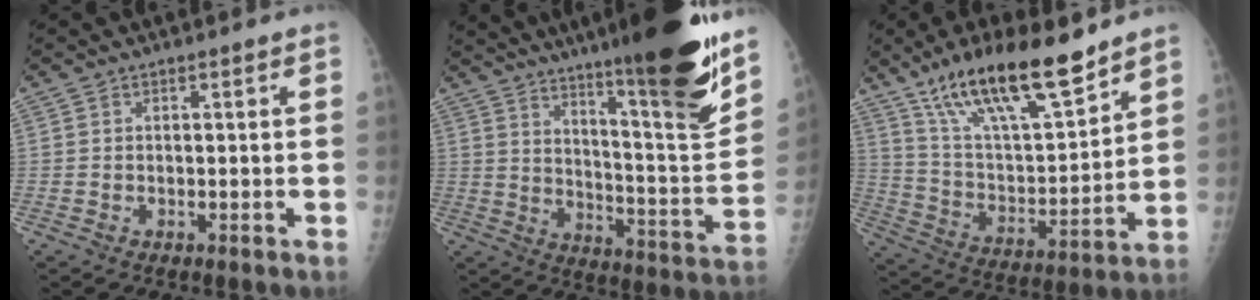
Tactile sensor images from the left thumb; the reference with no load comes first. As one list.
[{"total": 25.9, "force": [17.8, 2.8, 18.6], "torque": [-0.260, -0.099, 0.267]}, {"total": 21.2, "force": [15.0, 5.7, 13.8], "torque": [-0.212, -0.065, 0.271]}]